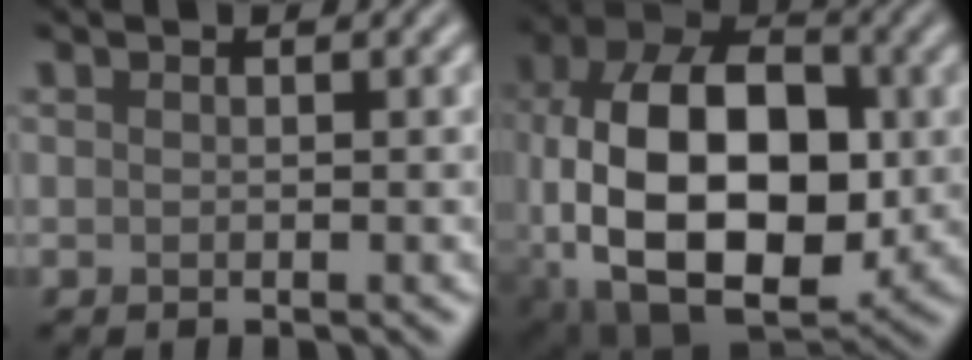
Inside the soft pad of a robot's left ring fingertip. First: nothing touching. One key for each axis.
{"total": 16.3, "fx": -1.9, "fy": 10.0, "fz": 12.7, "tx": -0.222, "ty": 0.001, "tz": -0.038}